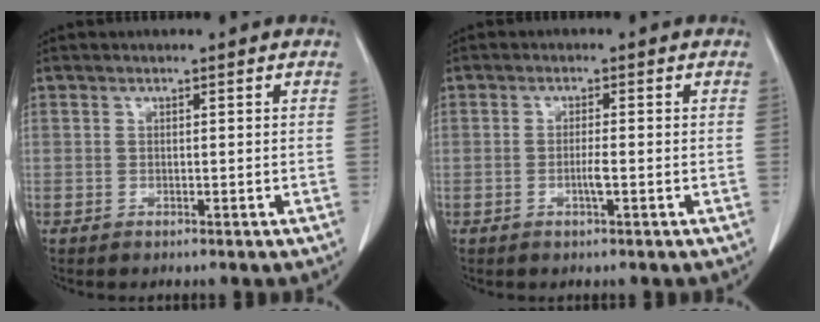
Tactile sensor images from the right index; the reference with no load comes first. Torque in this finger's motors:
{"motor_torque": [-0.05, 0.08, 0.05, 0.04]}